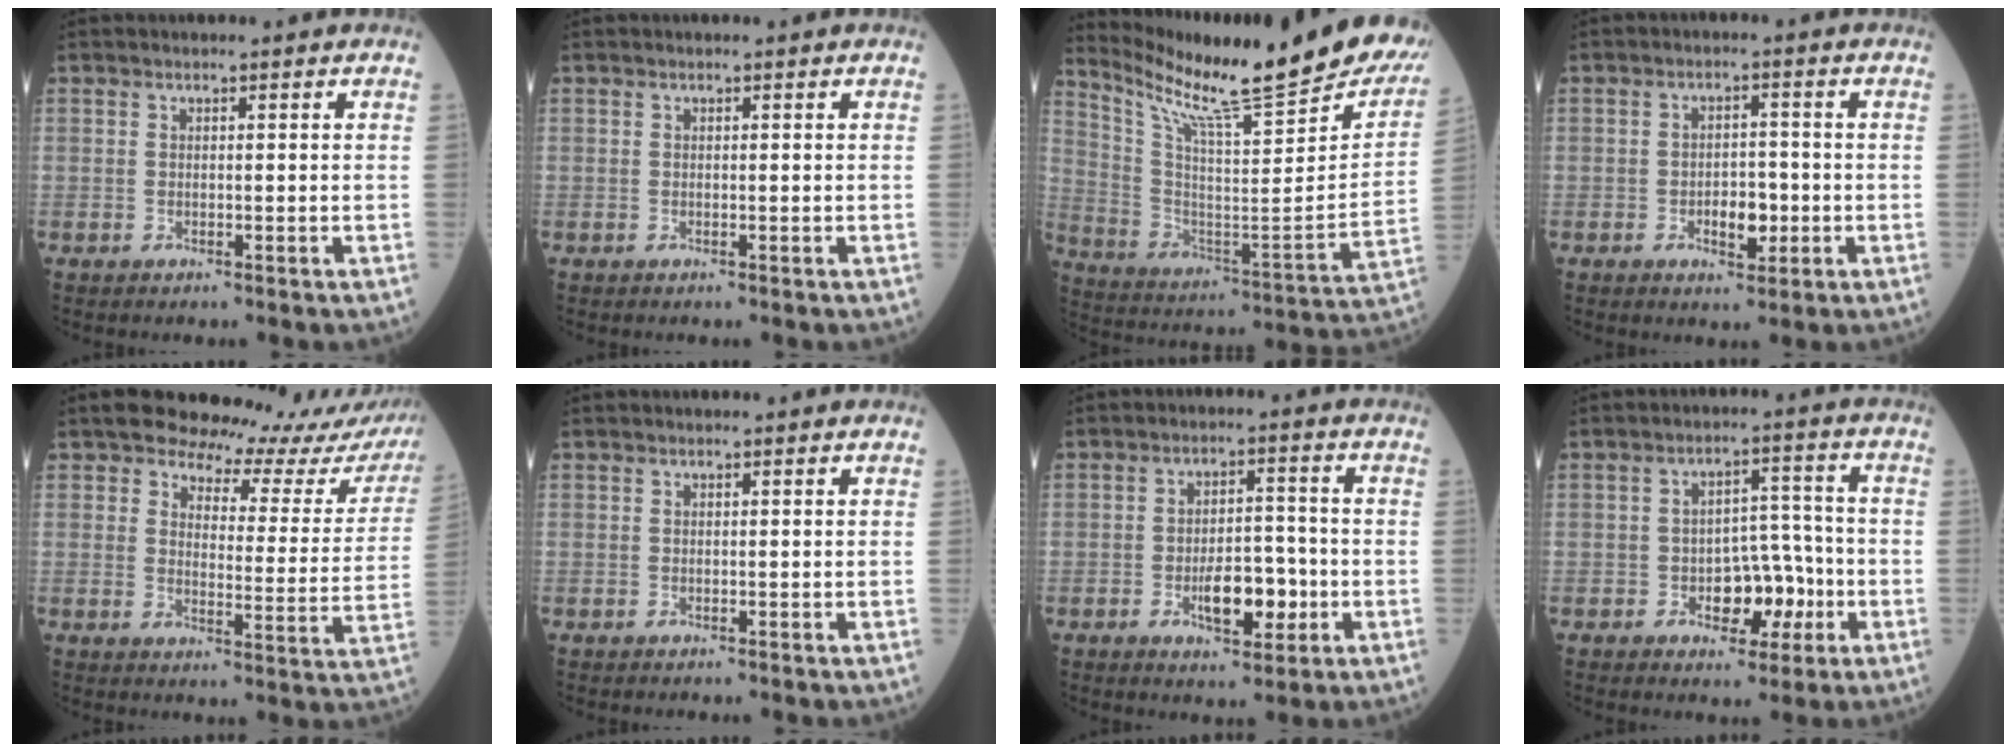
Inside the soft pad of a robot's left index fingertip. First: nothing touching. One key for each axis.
{"total": 0.0}
{"total": 29.6, "fx": 24.5, "fy": 1.9, "fz": 16.4, "tx": -0.277, "ty": -0.086, "tz": 0.348}
{"total": 4.3, "fx": -1.3, "fy": 2.2, "fz": 3.4, "tx": -0.052, "ty": 0.005, "tz": -0.017}
{"total": 15.9, "fx": 15.3, "fy": 3.5, "fz": 2.5, "tx": -0.002, "ty": -0.069, "tz": 0.154}
{"total": 0.0}
{"total": 7.4, "fx": -2.4, "fy": 3.2, "fz": 6.2, "tx": -0.102, "ty": 0.005, "tz": -0.035}
{"total": 7.4, "fx": -2.7, "fy": 4.1, "fz": 5.5, "tx": -0.080, "ty": 0.022, "tz": -0.037}